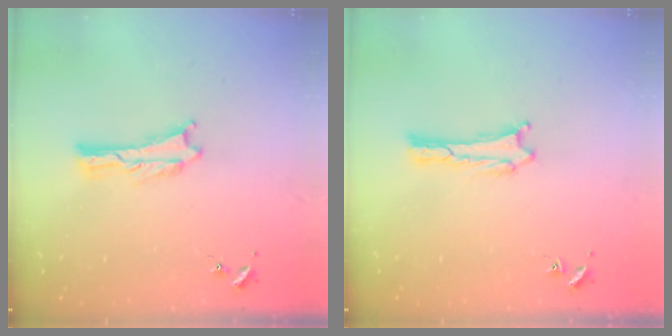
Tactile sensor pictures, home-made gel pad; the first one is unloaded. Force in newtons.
{"total": 0.0}